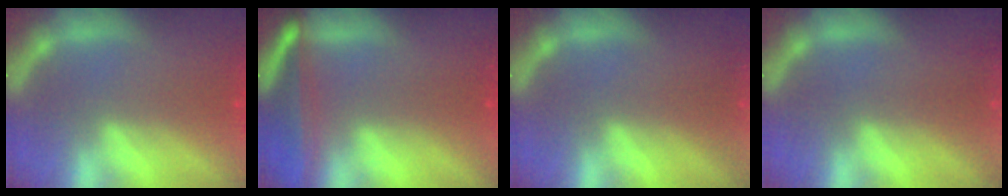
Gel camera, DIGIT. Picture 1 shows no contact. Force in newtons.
{"total": 7.1}
{"total": 10.0}
{"total": 2.4}